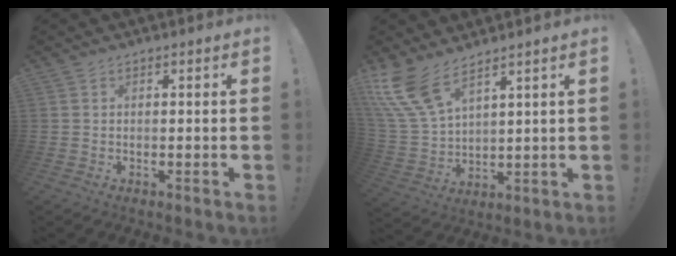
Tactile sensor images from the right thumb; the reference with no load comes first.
{"total": 11.5, "force": [8.4, 4.1, 6.7], "torque": [-0.156, -0.050, 0.160]}